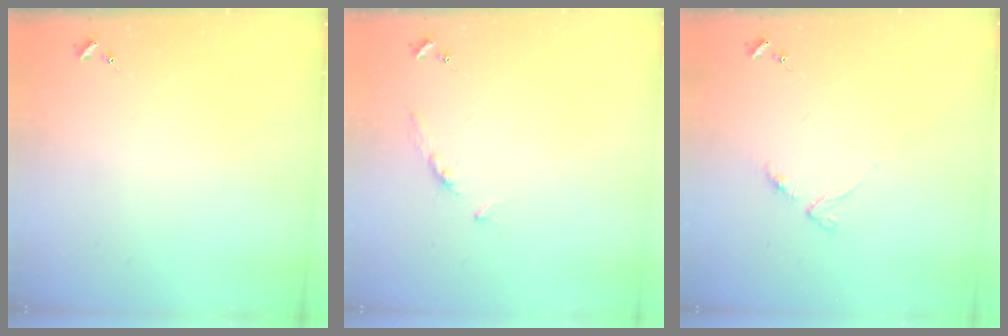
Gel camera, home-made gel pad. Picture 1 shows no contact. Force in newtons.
{"total": 3.5, "press": 3.5, "slide": 0.5}
{"total": 4.0, "press": 3.9, "slide": 0.4}